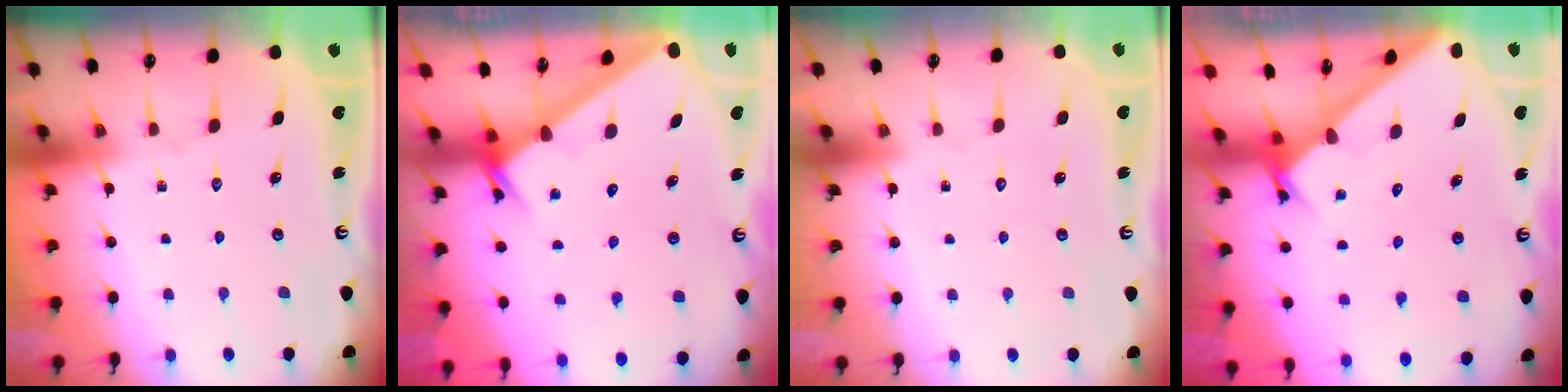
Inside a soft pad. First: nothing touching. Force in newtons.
{"total": 2.5, "press": 2.5, "slide": 0.3}
{"total": 1.7, "press": 1.7, "slide": 0.1}
{"total": 2.4, "press": 2.4, "slide": 0.1}